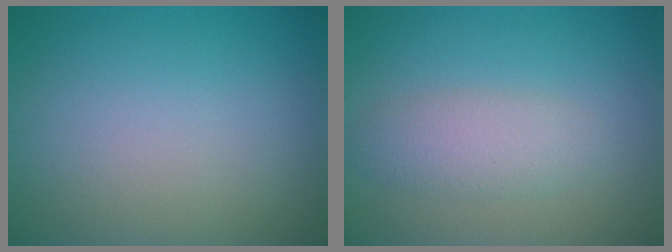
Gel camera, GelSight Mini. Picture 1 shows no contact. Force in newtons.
{"total": 2.6, "press": 2.6, "slide": 0.1}